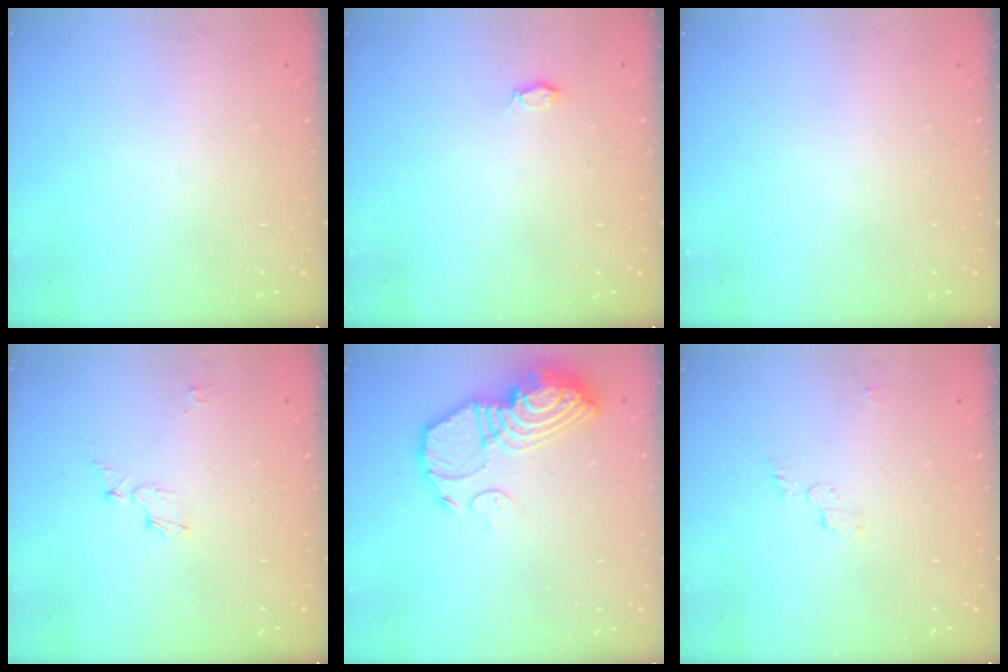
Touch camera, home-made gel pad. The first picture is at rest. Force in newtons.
{"total": 2.7, "press": 2.7, "slide": 0.3}
{"total": 0.0}
{"total": 5.1, "press": 5.1, "slide": 0.2}
{"total": 13.9, "press": 13.8, "slide": 1.3}
{"total": 3.5, "press": 3.5, "slide": 0.1}